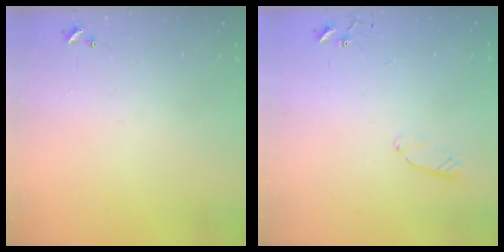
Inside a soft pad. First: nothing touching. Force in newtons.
{"total": 4.5, "press": 4.5, "slide": 0.4}